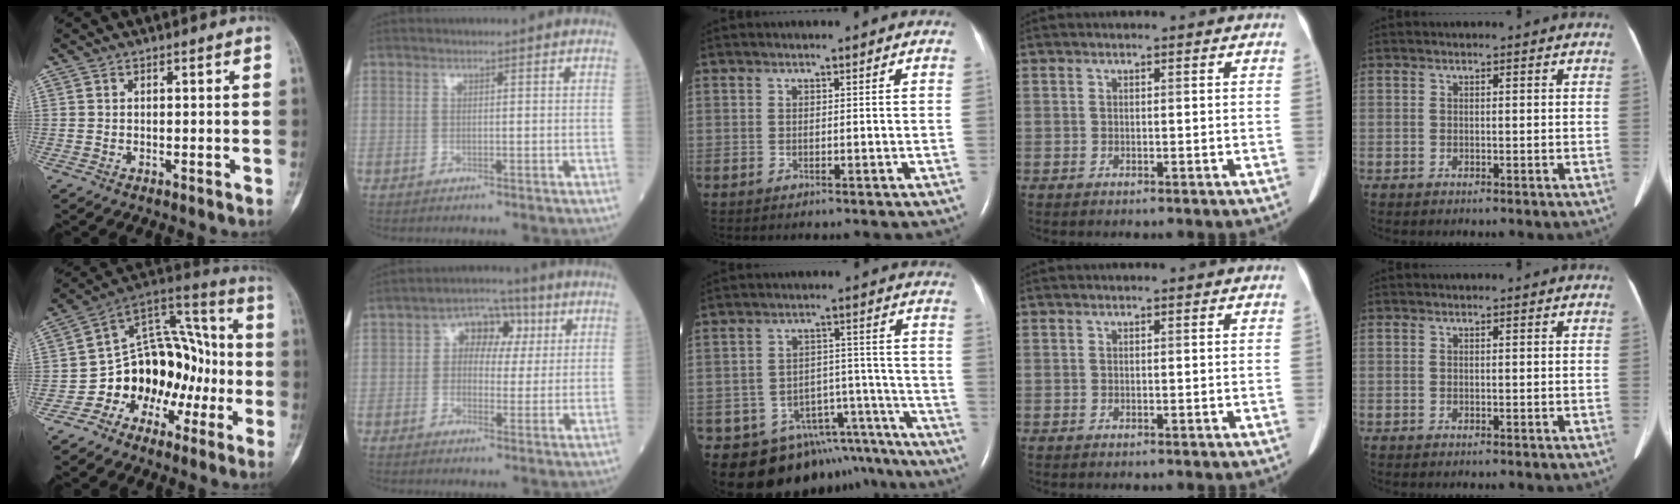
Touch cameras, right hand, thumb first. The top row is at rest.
{"thumb": {"total": 17.3, "force": [-5.7, 13.0, 9.9], "torque": [-0.082, 0.105, -0.096]}, "index": {"total": 6.8, "force": [1.7, 4.6, 4.7], "torque": [-0.061, 0.027, 0.022]}, "middle": {"total": 16.5, "force": [-14.1, 8.1, 3.1], "torque": [-0.030, 0.057, -0.175]}}